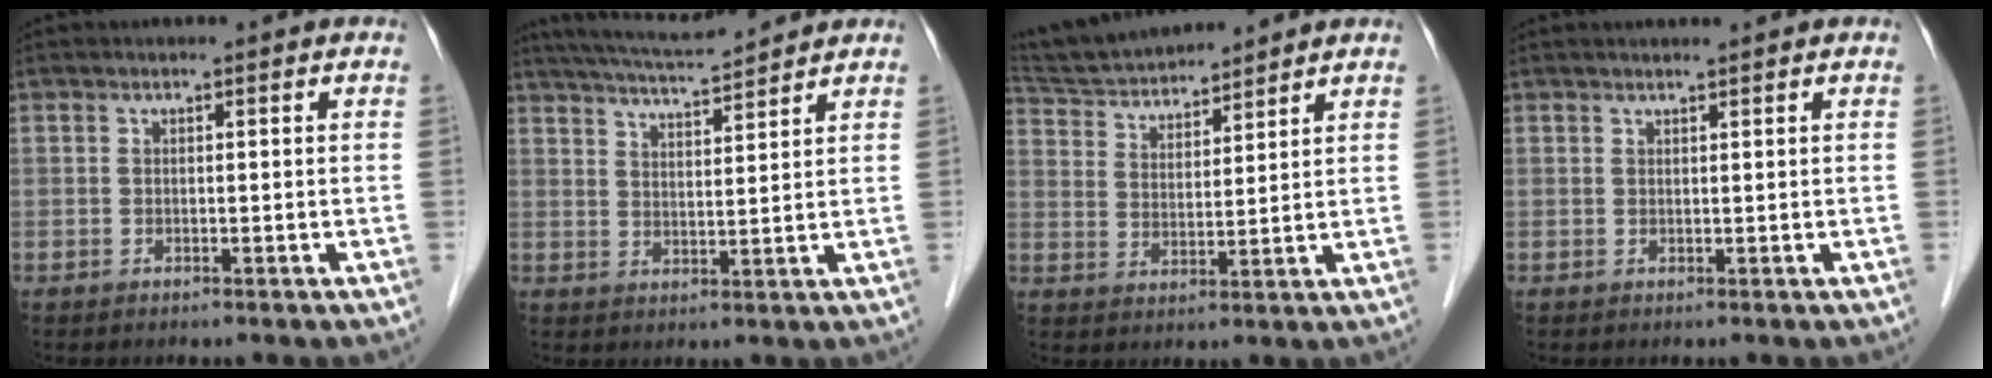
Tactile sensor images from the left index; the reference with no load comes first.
{"total": 9.2, "force": [8.7, 0.1, 3.2], "torque": [-0.064, 0.017, 0.144]}
{"total": 12.0, "force": [11.3, 1.9, 3.5], "torque": [-0.070, 0.026, 0.208]}
{"total": 1.5, "force": [1.4, -0.1, 0.6], "torque": [-0.008, 0.010, 0.025]}